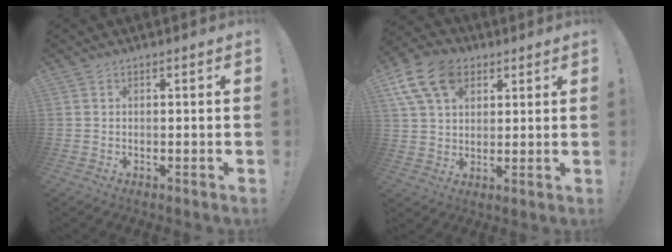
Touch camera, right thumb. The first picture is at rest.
{"total": 14.2, "force": [6.5, 9.9, 7.9], "torque": [-0.147, -0.018, 0.128]}